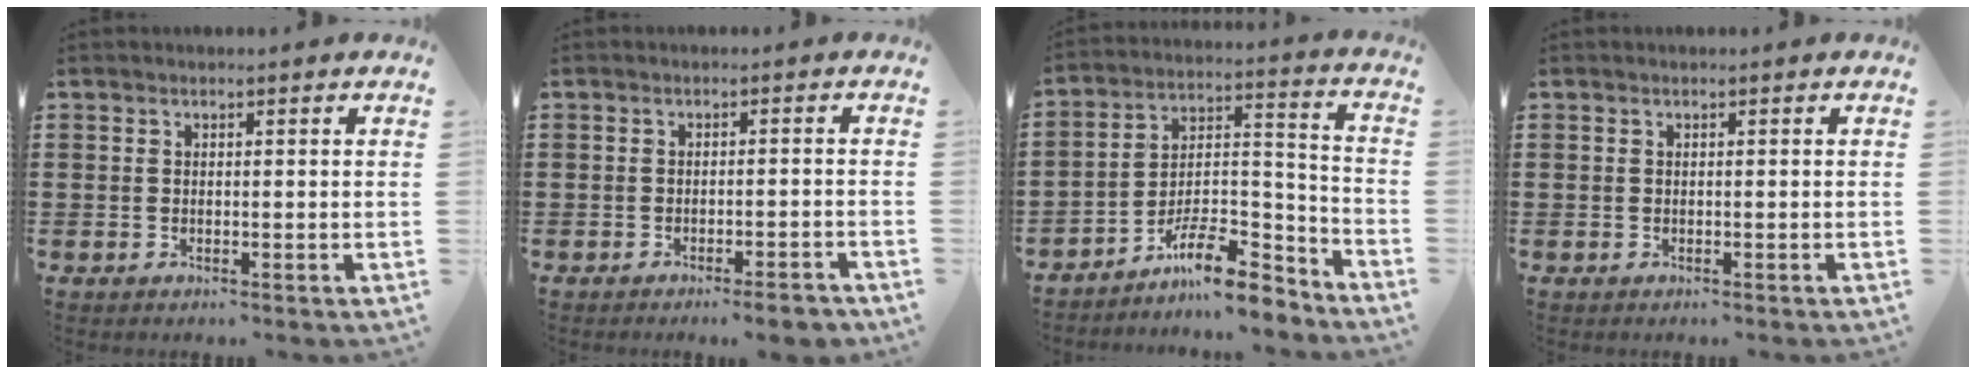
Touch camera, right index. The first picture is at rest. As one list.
[{"total": 2.9, "force": [-2.4, -0.1, 1.7], "torque": [-0.027, -0.003, -0.044]}, {"total": 10.8, "force": [-9.1, 2.4, 5.3], "torque": [-0.081, 0.024, -0.173]}, {"total": 0.0}]